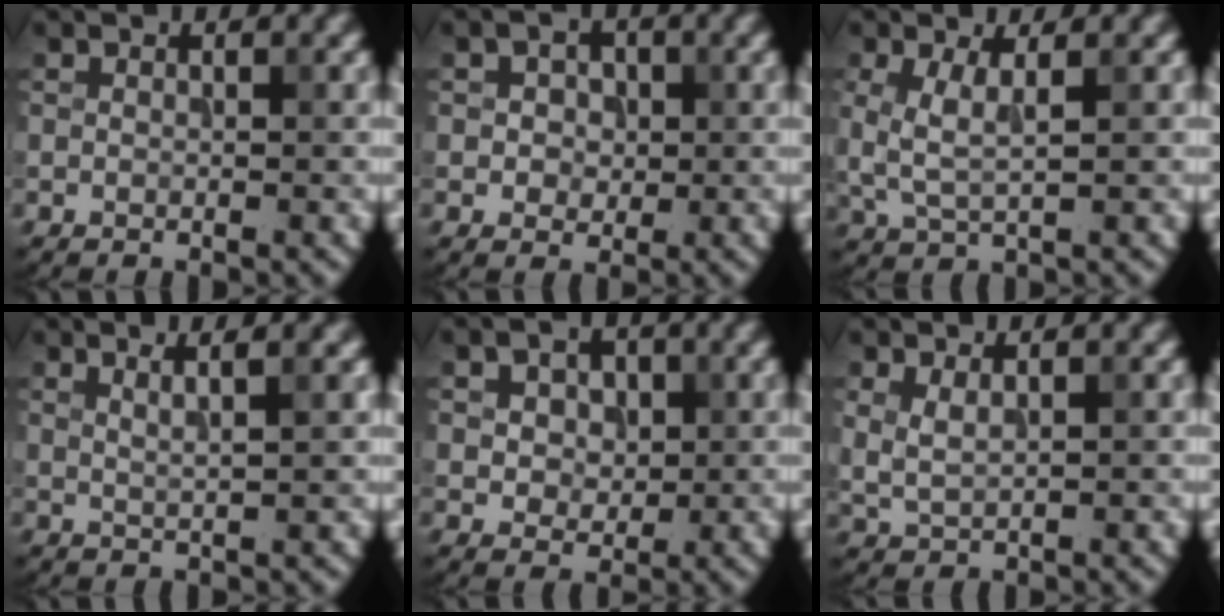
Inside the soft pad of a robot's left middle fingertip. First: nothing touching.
{"total": 2.3, "force": [0.2, 1.9, 1.3], "torque": [-0.020, 0.008, -0.007]}
{"total": 2.6, "force": [0.5, 0.6, 2.4], "torque": [-0.064, -0.002, 0.013]}
{"total": 2.4, "force": [1.4, 0.3, 1.9], "torque": [-0.023, 0.012, 0.008]}
{"total": 3.7, "force": [1.1, 2.8, 2.3], "torque": [-0.051, 0.007, 0.015]}
{"total": 1.5, "force": [0.8, 0.5, 1.2], "torque": [-0.037, -0.001, 0.021]}